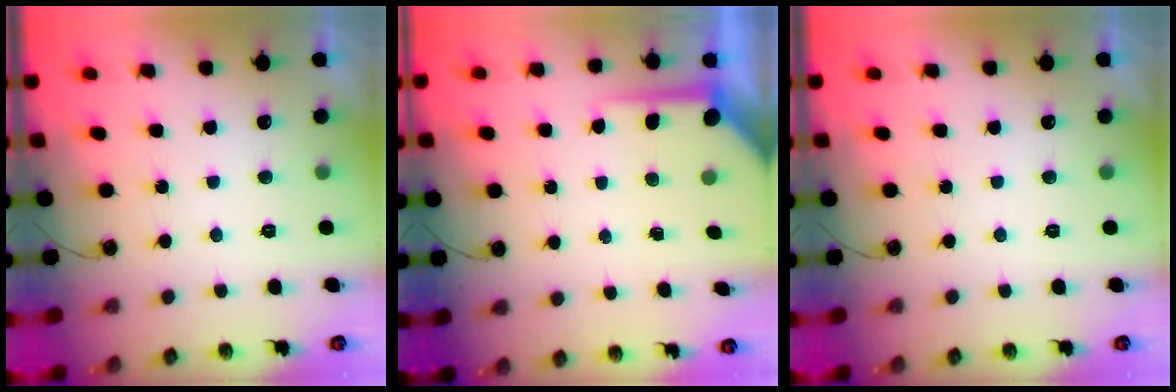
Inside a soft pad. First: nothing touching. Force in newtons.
{"total": 6.3, "press": 6.3, "slide": 0.3}
{"total": 0.0}